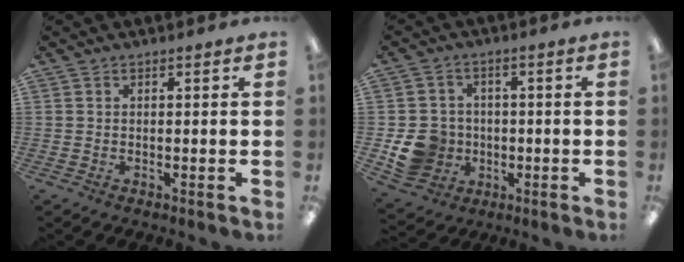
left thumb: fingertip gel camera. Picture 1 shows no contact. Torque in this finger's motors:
{"motor_torque": [0.14, 2.05, 0.39, 0.01, 0.05]}